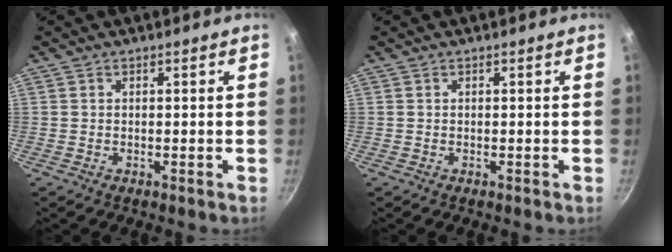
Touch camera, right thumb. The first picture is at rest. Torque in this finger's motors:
{"motor_torque": [0.00, 0.00, 0.02, 0.15, 0.01]}